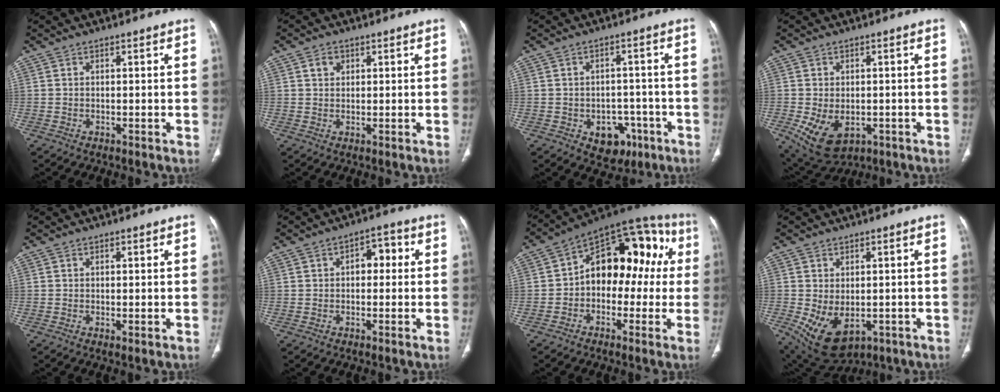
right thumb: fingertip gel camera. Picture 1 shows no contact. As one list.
[{"total": 2.4, "force": [1.0, 1.9, 1.0], "torque": [-0.010, -0.002, 0.017]}, {"total": 7.8, "force": [-3.4, 5.7, 4.1], "torque": [-0.021, 0.026, -0.035]}, {"total": 9.3, "force": [-2.7, 6.0, 6.6], "torque": [-0.111, -0.001, -0.026]}, {"total": 0.8, "force": [0.0, 0.3, 0.8], "torque": [-0.016, -0.005, 0.002]}, {"total": 4.7, "force": [0.5, 3.0, 3.6], "torque": [-0.032, 0.019, 0.000]}, {"total": 18.2, "force": [0.8, 11.7, 13.9], "torque": [-0.139, 0.058, -0.003]}, {"total": 10.1, "force": [-2.5, 6.4, 7.5], "torque": [-0.123, -0.007, -0.015]}]